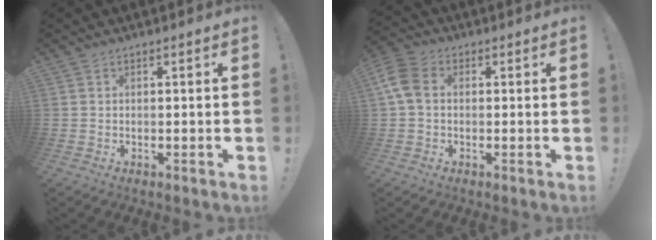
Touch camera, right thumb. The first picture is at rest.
{"total": 8.3, "force": [1.2, 5.9, 5.7], "torque": [-0.123, 0.010, 0.030]}